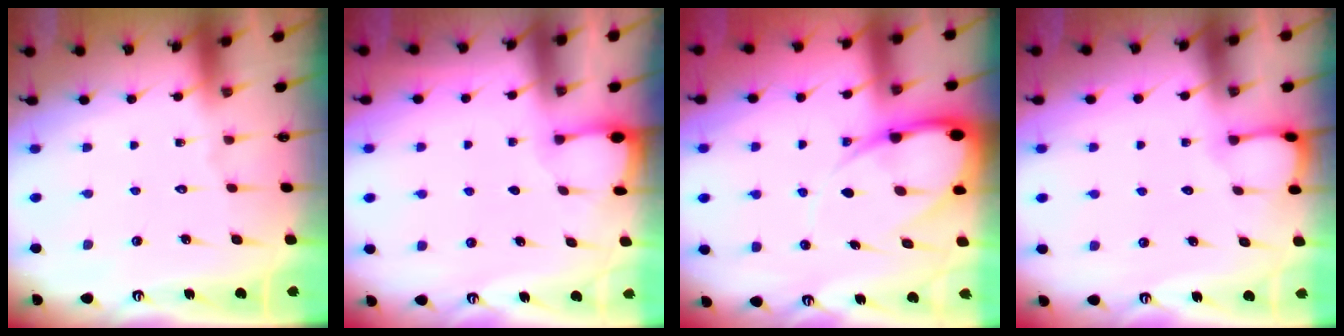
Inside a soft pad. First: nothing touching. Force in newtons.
{"total": 1.6, "press": 1.5, "slide": 0.3}
{"total": 12.3, "press": 12.2, "slide": 1.3}
{"total": 3.6, "press": 3.6, "slide": 0.3}